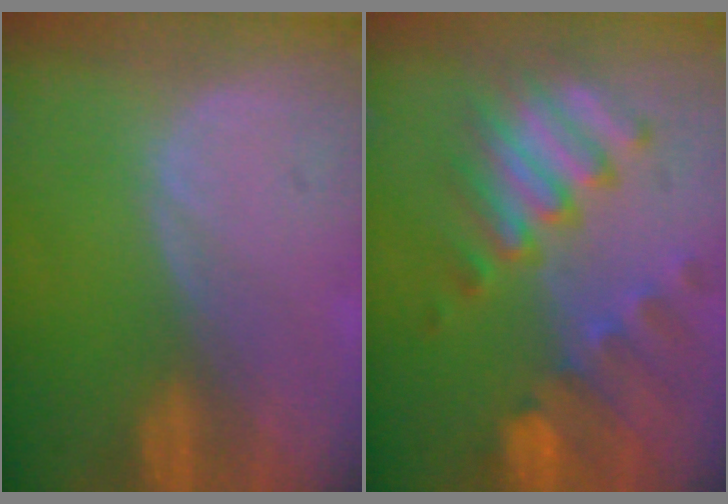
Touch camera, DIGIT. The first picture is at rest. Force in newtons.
{"total": 10.4, "press": 9.0, "slide": 5.2}